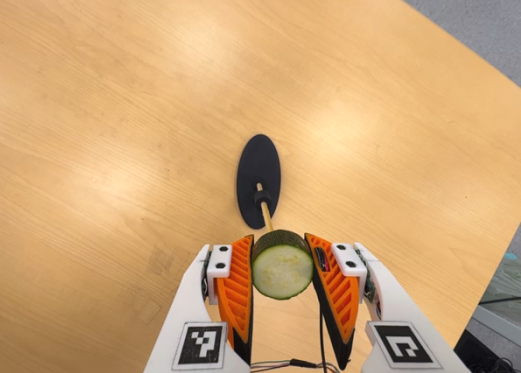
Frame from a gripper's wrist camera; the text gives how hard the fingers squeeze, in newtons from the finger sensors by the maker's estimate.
{"total": 10.9, "left": 10.0, "right": 11.8}